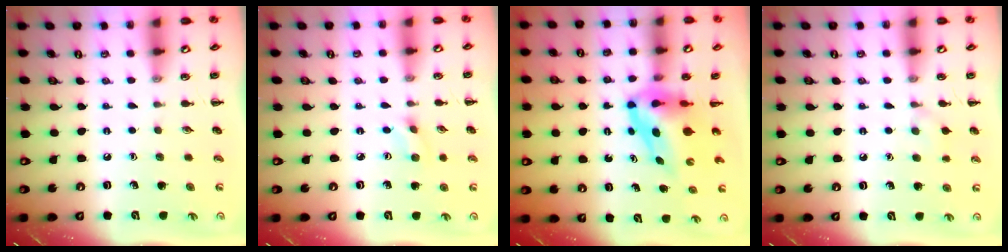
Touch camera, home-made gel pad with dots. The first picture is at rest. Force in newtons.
{"total": 2.3, "press": 2.1, "slide": 0.8}
{"total": 6.0, "press": 5.9, "slide": 1.4}
{"total": 6.4, "press": 6.1, "slide": 2.0}